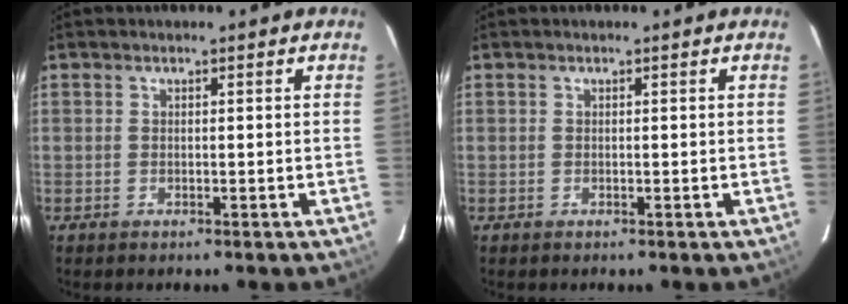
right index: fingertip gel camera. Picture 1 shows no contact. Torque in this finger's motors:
{"motor_torque": [0.00, 0.00, 0.00, 0.00]}